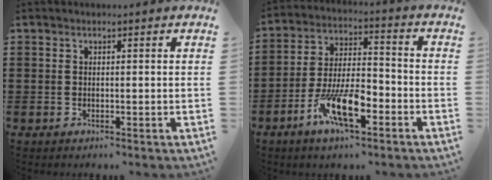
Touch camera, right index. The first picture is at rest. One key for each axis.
{"total": 10.7, "fx": -5.4, "fy": 3.7, "fz": 8.5, "tx": -0.179, "ty": 0.002, "tz": -0.099}